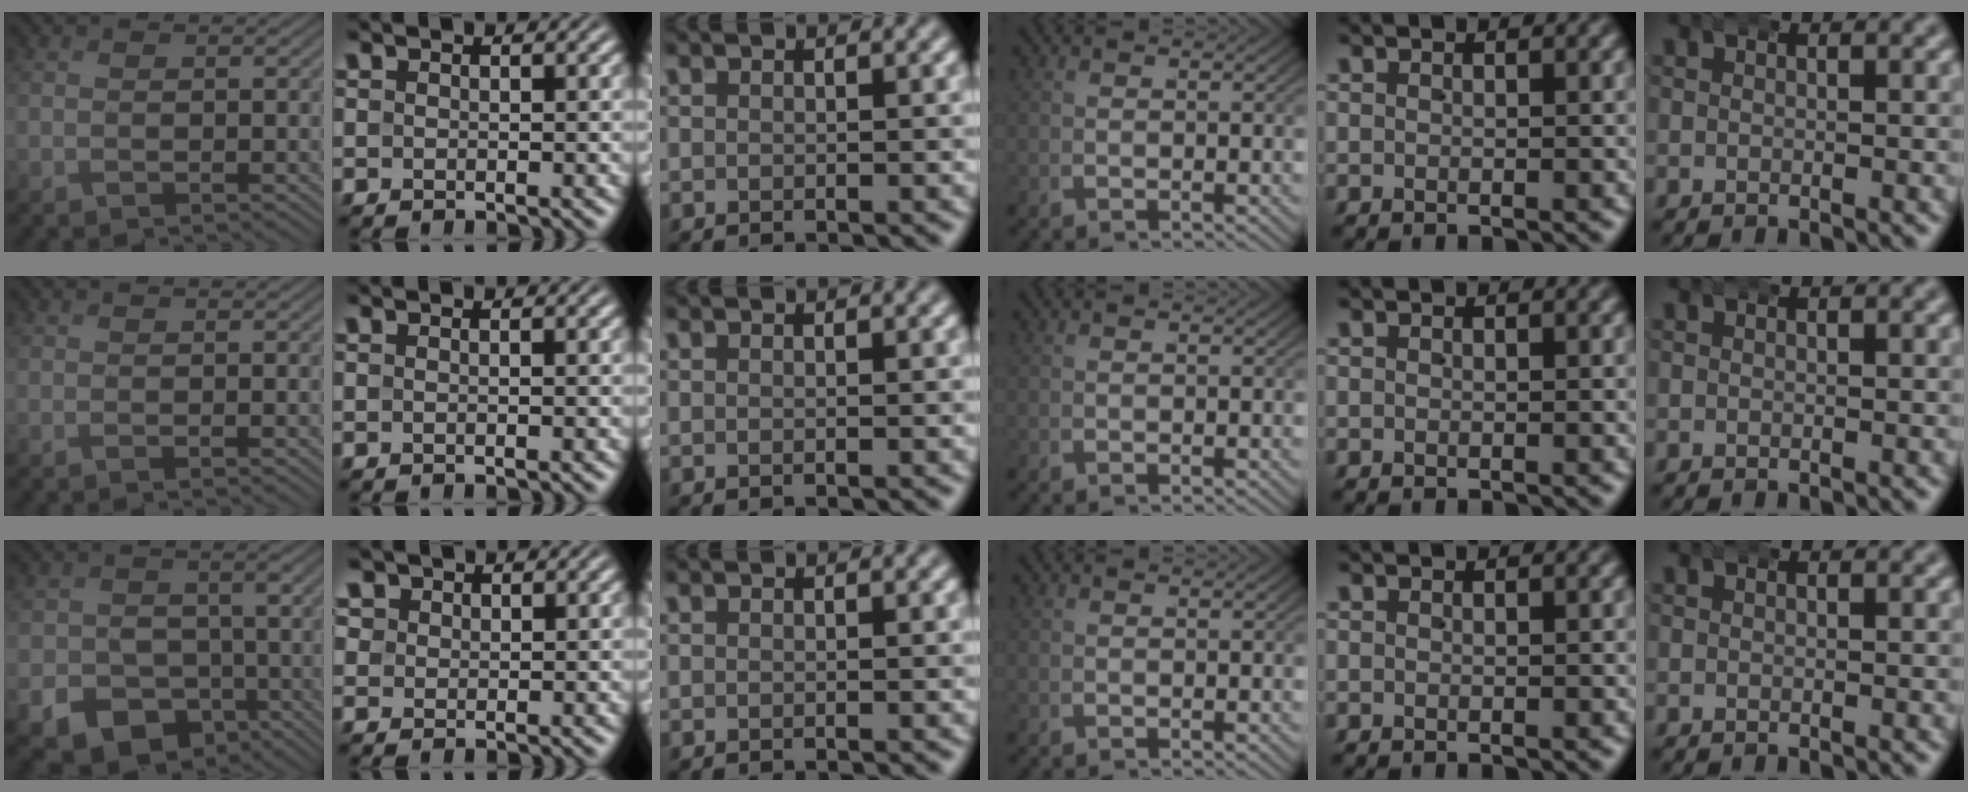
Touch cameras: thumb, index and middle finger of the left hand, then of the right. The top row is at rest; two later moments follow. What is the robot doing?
{"motion": "wrap", "object": "aluminum foil"}